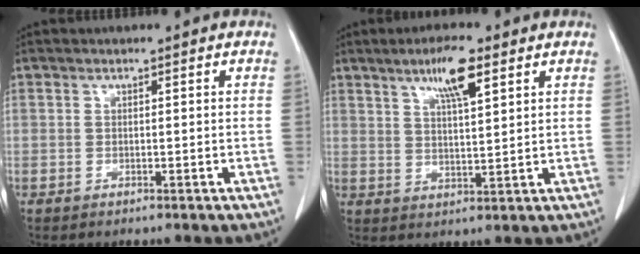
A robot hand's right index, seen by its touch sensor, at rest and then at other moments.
{"total": 7.0, "force": [4.0, 1.1, 5.6], "torque": [-0.101, 0.003, 0.068]}